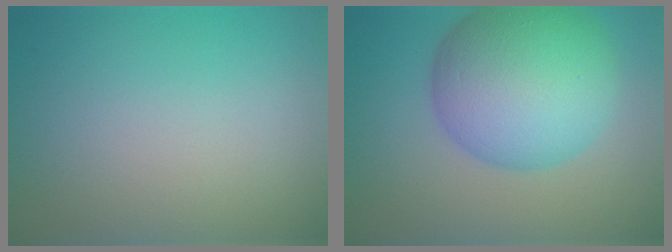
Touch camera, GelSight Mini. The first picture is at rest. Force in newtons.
{"total": 11.1, "press": 11.0, "slide": 0.3}